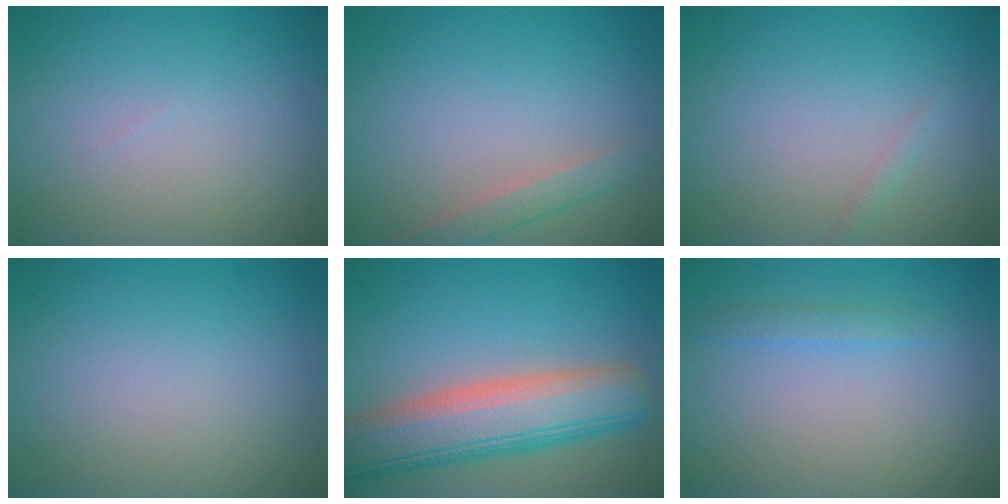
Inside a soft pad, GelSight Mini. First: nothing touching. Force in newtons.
{"total": 1.8, "press": 1.8, "slide": 0.1}
{"total": 0.5, "press": 0.5, "slide": 0.0}
{"total": 0.0}
{"total": 8.8, "press": 8.7, "slide": 0.9}
{"total": 1.1, "press": 1.1, "slide": 0.0}